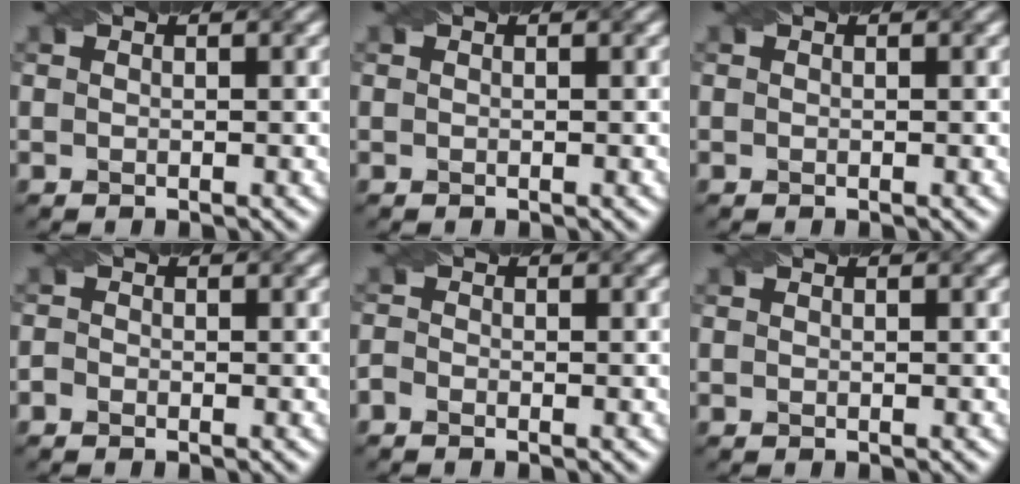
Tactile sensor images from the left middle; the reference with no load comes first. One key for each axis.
{"total": 0.0}
{"total": 0.0}
{"total": 0.7, "fx": -0.5, "fy": 0.4, "fz": 0.1, "tx": -0.003, "ty": -0.003, "tz": -0.011}
{"total": 0.9, "fx": -0.7, "fy": 0.5, "fz": 0.3, "tx": -0.009, "ty": -0.003, "tz": -0.015}
{"total": 0.0}